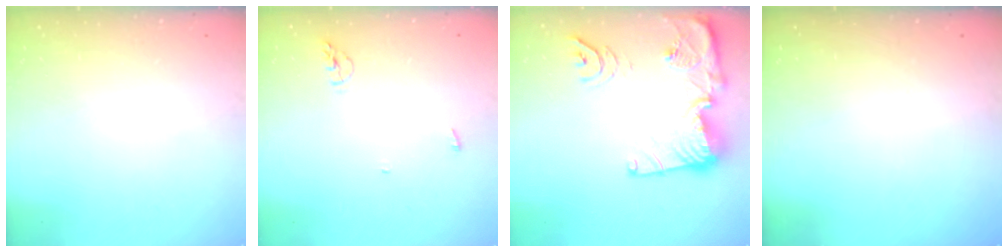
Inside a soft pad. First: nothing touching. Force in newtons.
{"total": 4.3, "press": 4.1, "slide": 1.0}
{"total": 21.3, "press": 21.2, "slide": 1.9}
{"total": 0.0}